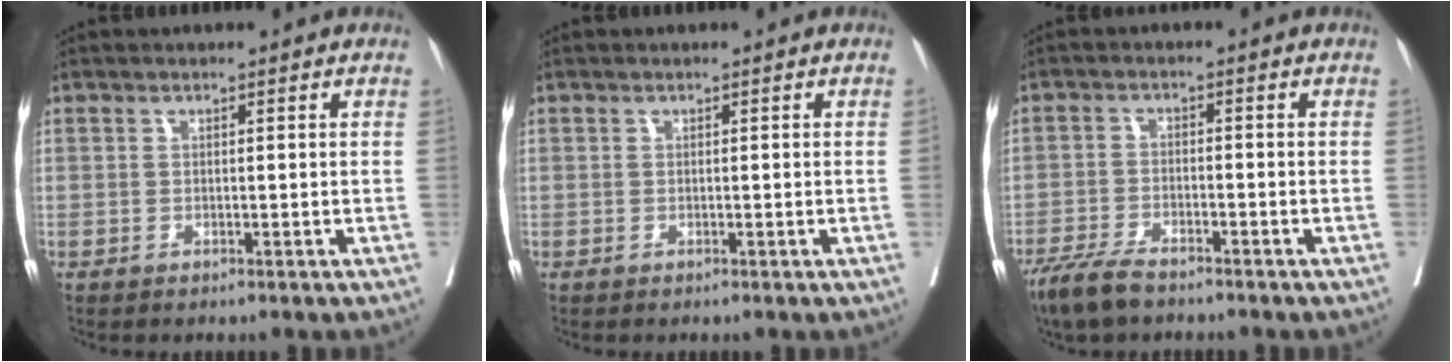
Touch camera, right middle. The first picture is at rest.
{"total": 0.0}
{"total": 5.3, "force": [-4.4, 1.1, 2.7], "torque": [-0.055, -0.009, -0.084]}